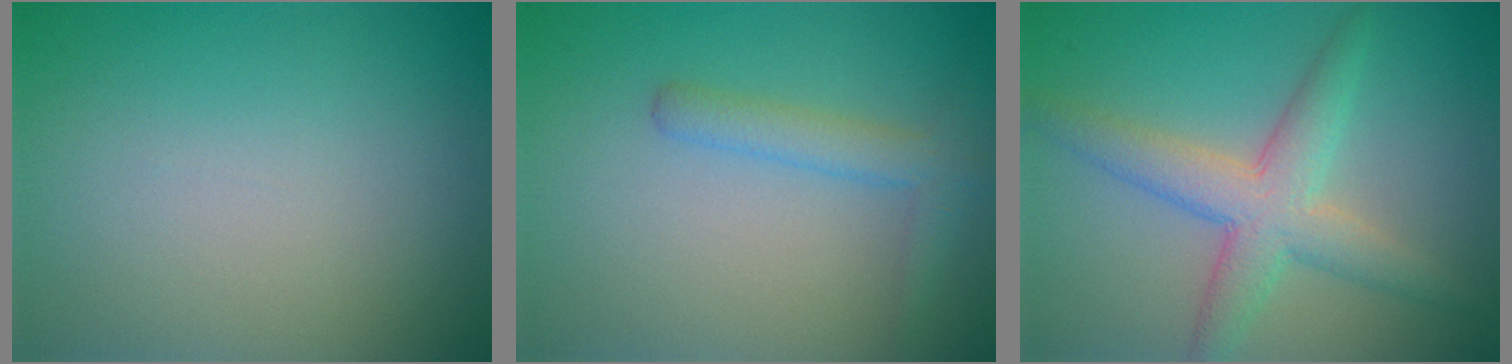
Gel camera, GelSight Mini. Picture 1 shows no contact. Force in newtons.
{"total": 2.5, "press": 2.5, "slide": 0.0}
{"total": 4.9, "press": 4.9, "slide": 0.1}